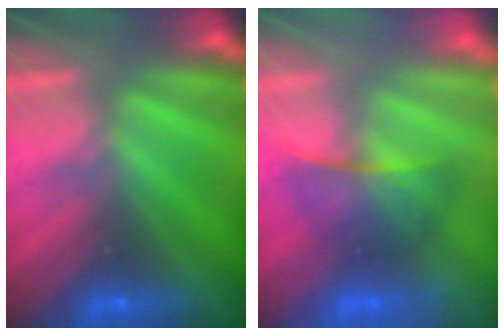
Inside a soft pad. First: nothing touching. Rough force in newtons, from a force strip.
{"total": 2.2}